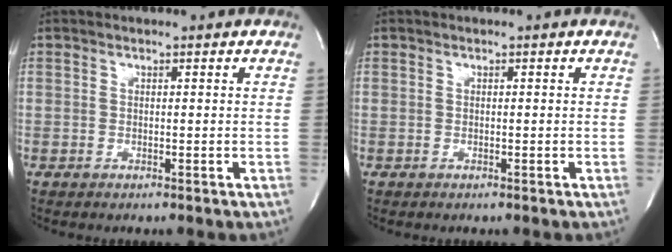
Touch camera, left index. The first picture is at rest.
{"total": 0.0}